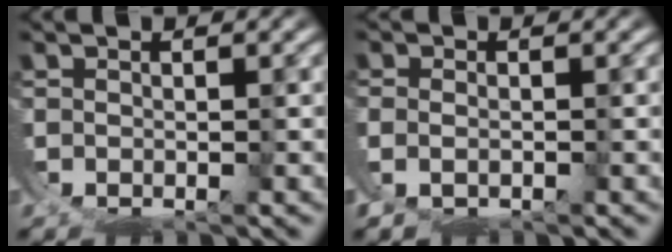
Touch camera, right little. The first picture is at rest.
{"total": 2.9, "force": [-0.7, 2.5, 1.2], "torque": [-0.042, -0.013, -0.006]}